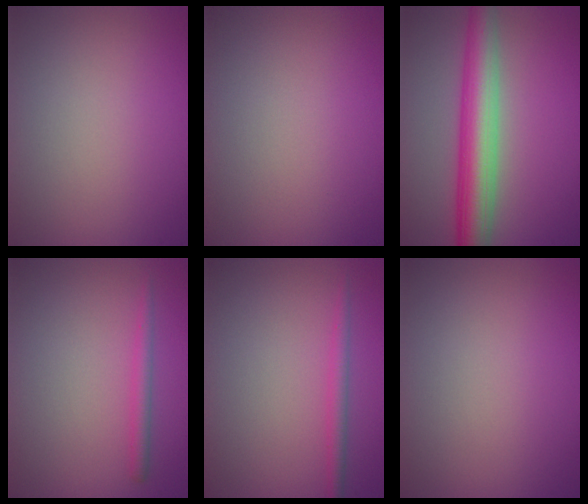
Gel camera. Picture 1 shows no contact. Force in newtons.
{"total": 0.0}
{"total": 6.5, "press": 6.5, "slide": 0.2}
{"total": 1.4, "press": 1.4, "slide": 0.1}
{"total": 1.6, "press": 1.6, "slide": 0.0}
{"total": 0.0}